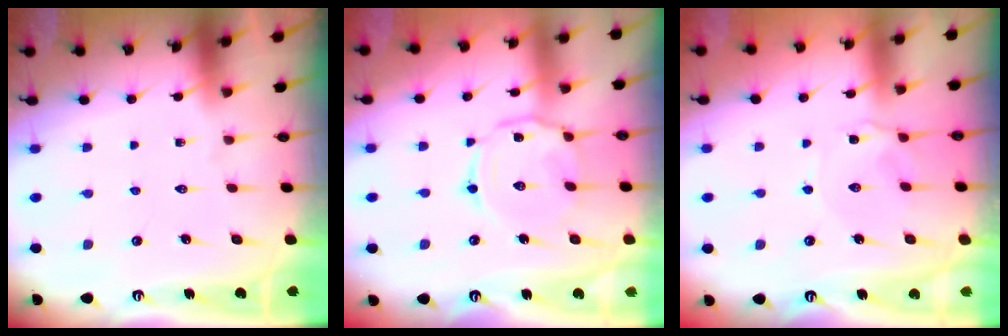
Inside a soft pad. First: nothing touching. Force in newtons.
{"total": 6.9, "press": 6.8, "slide": 0.6}
{"total": 2.3, "press": 2.2, "slide": 0.4}